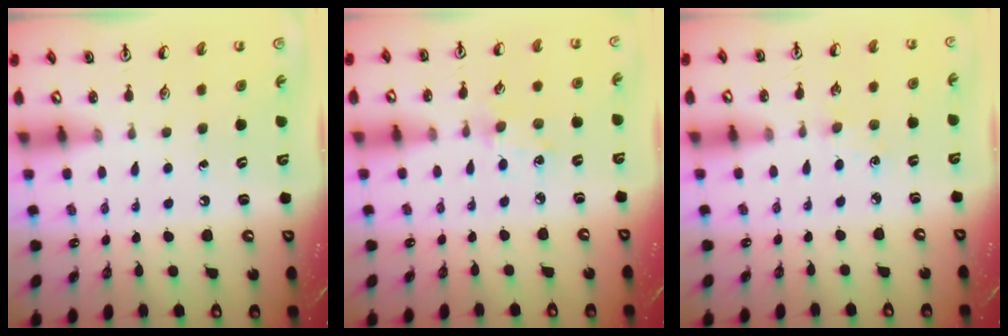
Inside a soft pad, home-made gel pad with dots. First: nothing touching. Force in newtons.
{"total": 3.0, "press": 3.0, "slide": 0.4}
{"total": 1.9, "press": 1.8, "slide": 0.3}